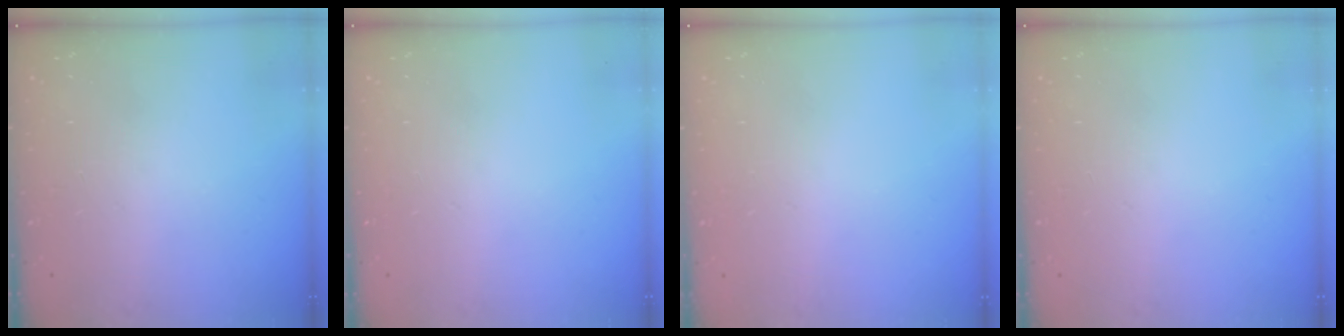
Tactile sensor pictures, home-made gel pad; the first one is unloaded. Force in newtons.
{"total": 0.0}
{"total": 0.6, "press": 0.6, "slide": 0.2}
{"total": 0.0}